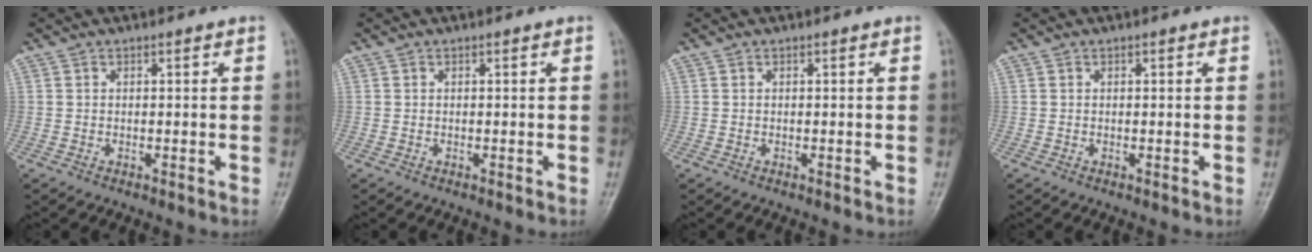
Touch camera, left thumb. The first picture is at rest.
{"total": 0.0}
{"total": 0.0}
{"total": 0.0}